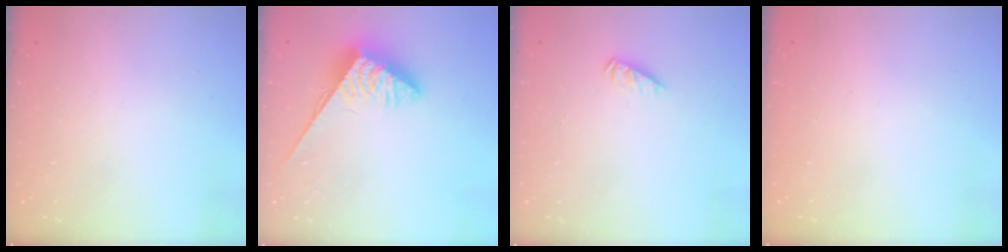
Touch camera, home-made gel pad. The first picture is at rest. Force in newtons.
{"total": 5.6, "press": 5.5, "slide": 0.5}
{"total": 2.0, "press": 2.0, "slide": 0.2}
{"total": 0.0}